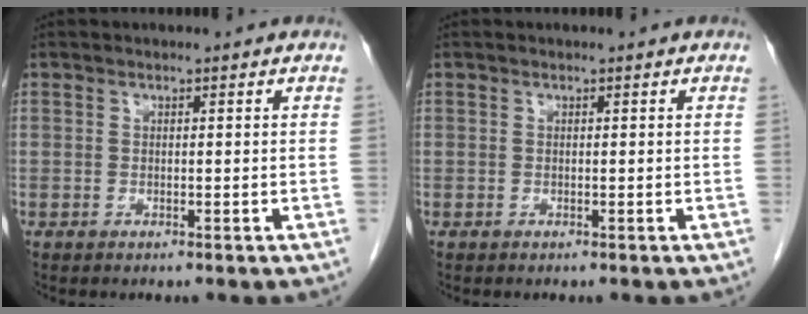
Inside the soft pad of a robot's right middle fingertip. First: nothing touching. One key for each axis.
{"total": 0.0}